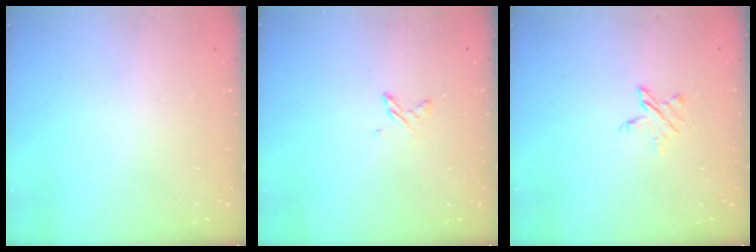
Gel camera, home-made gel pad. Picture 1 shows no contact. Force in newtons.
{"total": 3.0, "press": 2.9, "slide": 0.4}
{"total": 3.8, "press": 3.7, "slide": 0.4}